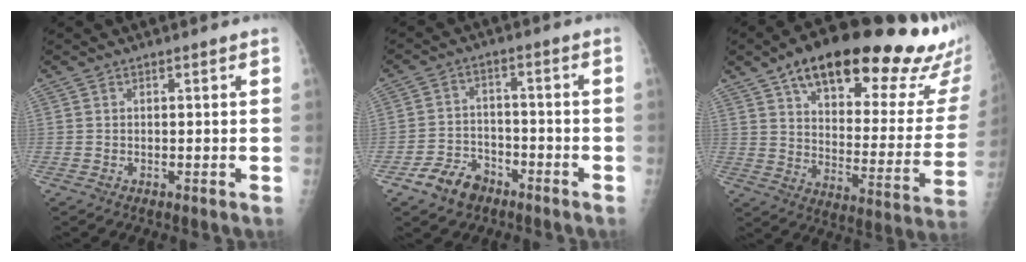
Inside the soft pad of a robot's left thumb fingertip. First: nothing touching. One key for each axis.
{"total": 7.0, "fx": -4.6, "fy": 4.7, "fz": 2.5, "tx": -0.029, "ty": 0.028, "tz": -0.080}
{"total": 31.9, "fx": 20.6, "fy": 11.8, "fz": 21.3, "tx": -0.269, "ty": -0.045, "tz": 0.284}